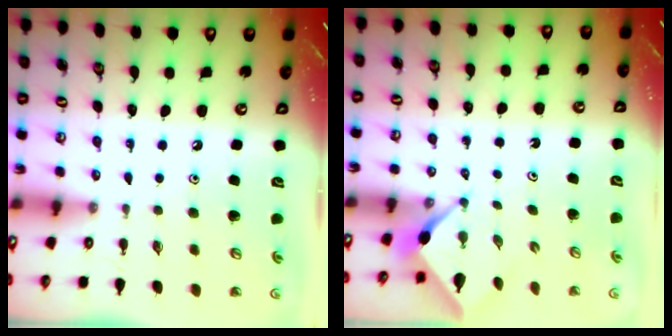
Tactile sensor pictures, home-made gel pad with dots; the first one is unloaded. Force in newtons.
{"total": 2.5, "press": 2.4, "slide": 0.3}